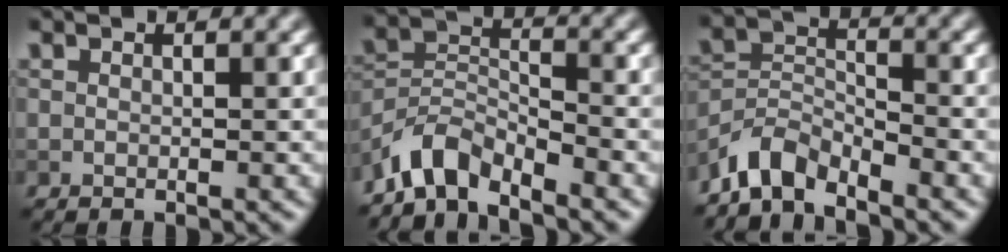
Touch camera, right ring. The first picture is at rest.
{"total": 4.5, "force": [-3.9, 1.4, 1.7], "torque": [-0.025, 0.005, -0.086]}
{"total": 4.1, "force": [-3.6, 1.4, 1.3], "torque": [-0.022, 0.004, -0.083]}